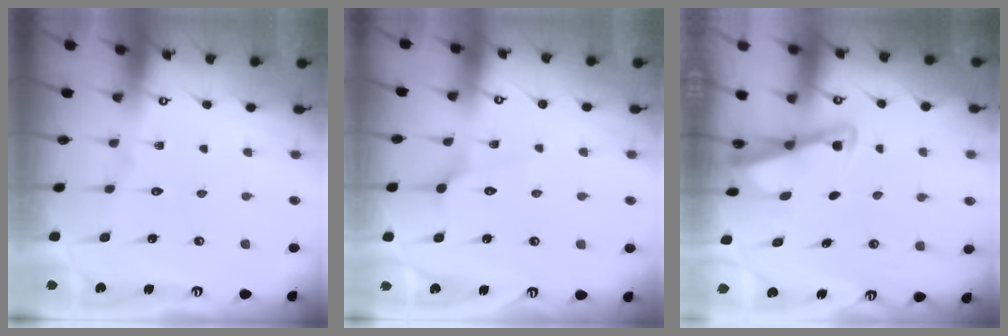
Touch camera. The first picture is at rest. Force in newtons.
{"total": 2.8, "press": 2.7, "slide": 0.6}
{"total": 2.7, "press": 2.7, "slide": 0.4}